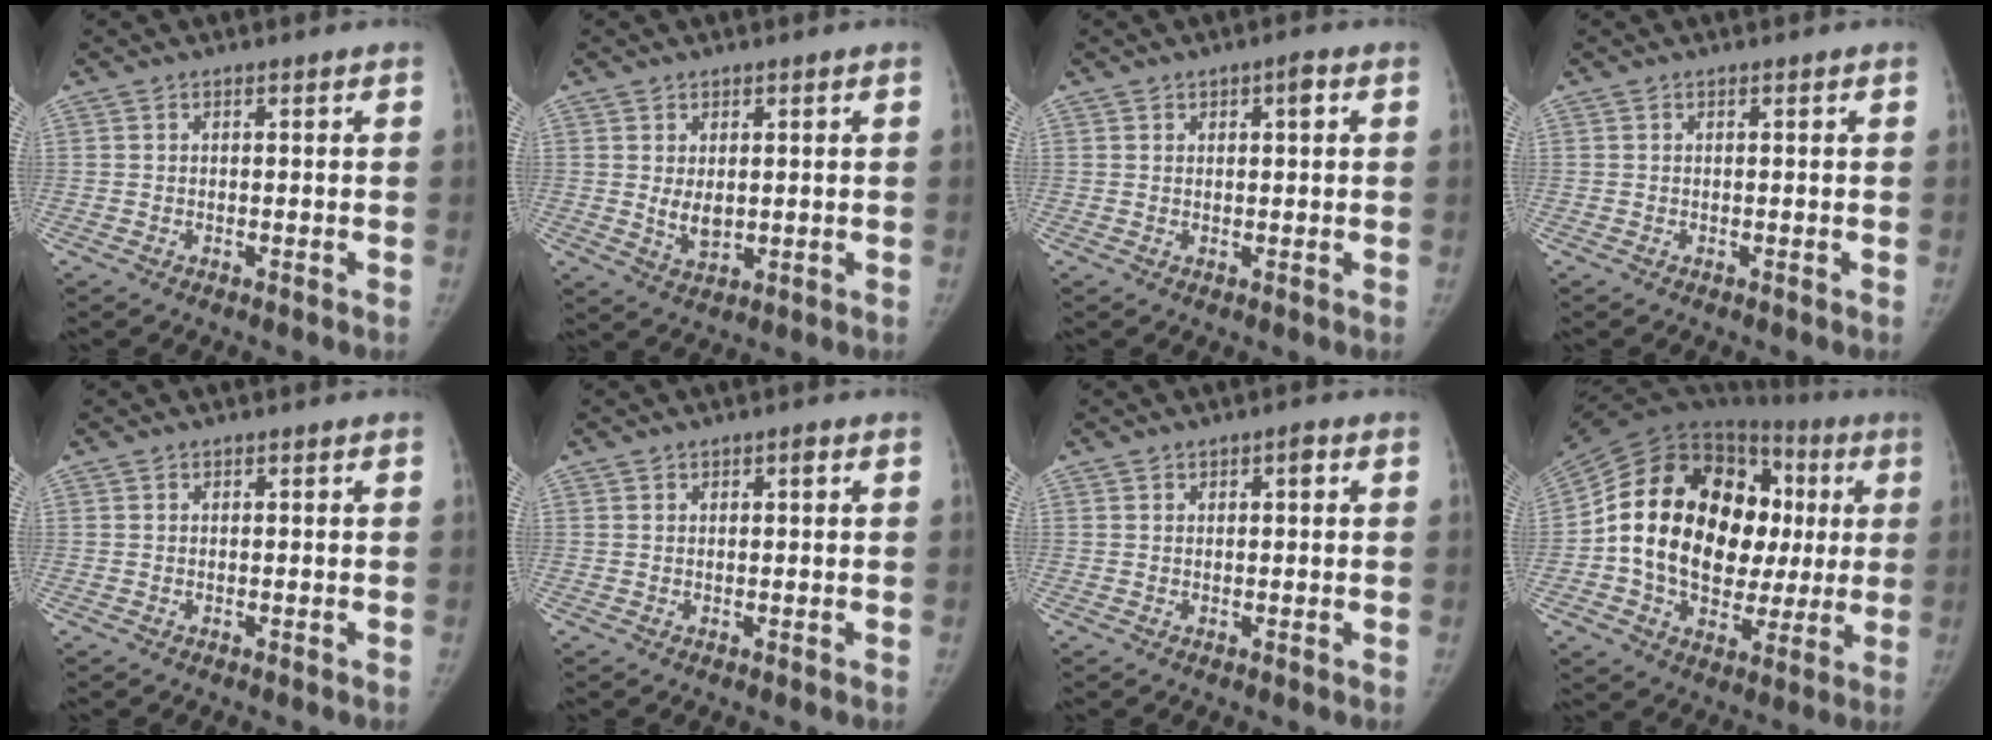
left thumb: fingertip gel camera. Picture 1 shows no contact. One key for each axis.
{"total": 4.1, "fx": 0.6, "fy": 2.7, "fz": 3.0, "tx": -0.039, "ty": -0.013, "tz": 0.020}
{"total": 2.6, "fx": 1.0, "fy": 1.2, "fz": 2.0, "tx": -0.021, "ty": 0.000, "tz": 0.011}
{"total": 0.0}
{"total": 0.0}
{"total": 1.4, "fx": 0.5, "fy": 0.8, "fz": 0.9, "tx": -0.007, "ty": 0.001, "tz": 0.007}
{"total": 2.0, "fx": 0.7, "fy": 1.1, "fz": 1.5, "tx": -0.013, "ty": 0.002, "tz": 0.007}
{"total": 28.4, "fx": 2.6, "fy": 19.0, "fz": 21.0, "tx": -0.314, "ty": 0.044, "tz": 0.045}